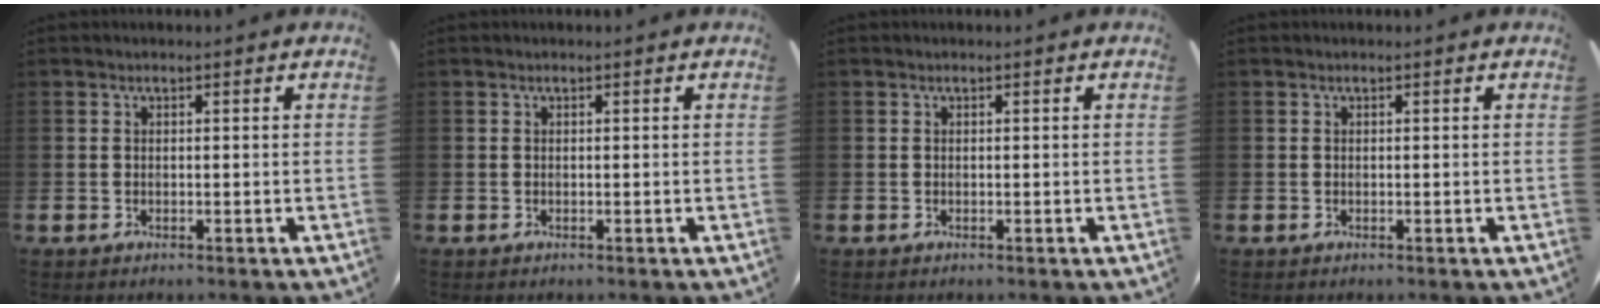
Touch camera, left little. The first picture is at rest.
{"total": 0.0}
{"total": 0.0}
{"total": 0.0}